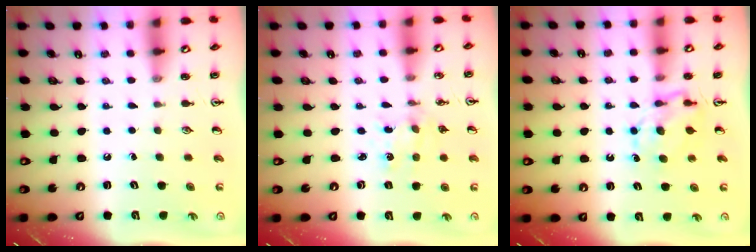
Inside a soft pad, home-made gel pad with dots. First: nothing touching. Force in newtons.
{"total": 1.0, "press": 0.9, "slide": 0.1}
{"total": 7.7, "press": 7.7, "slide": 0.7}